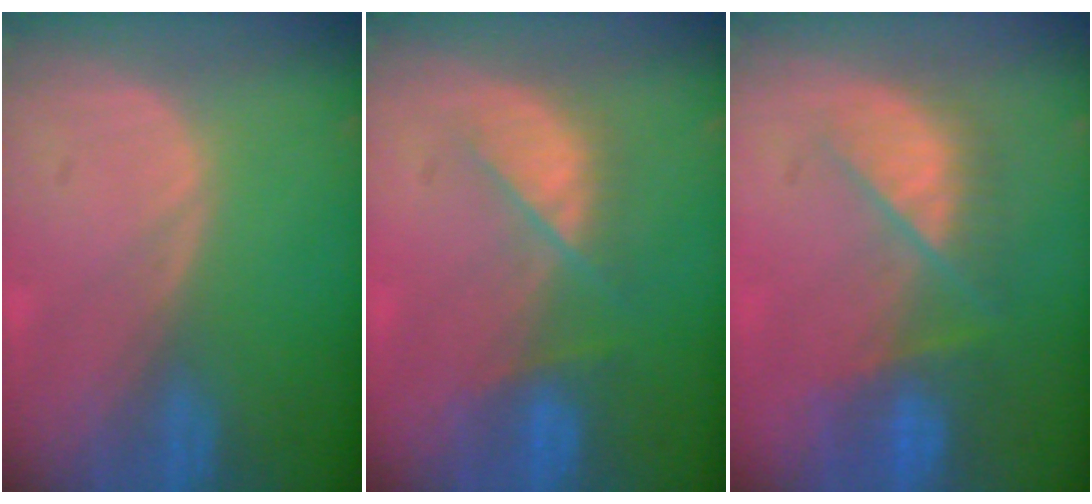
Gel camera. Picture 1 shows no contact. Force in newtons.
{"total": 5.1, "press": 5.1, "slide": 0.8}
{"total": 7.9, "press": 7.2, "slide": 3.1}